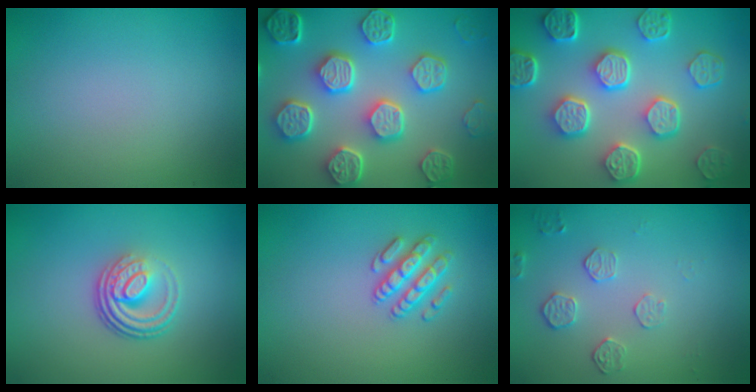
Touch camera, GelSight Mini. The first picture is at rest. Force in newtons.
{"total": 8.4, "press": 6.5, "slide": 5.3}
{"total": 7.5, "press": 5.8, "slide": 4.8}
{"total": 4.1, "press": 2.7, "slide": 3.0}
{"total": 2.5, "press": 2.4, "slide": 0.6}
{"total": 1.8, "press": 1.2, "slide": 1.3}